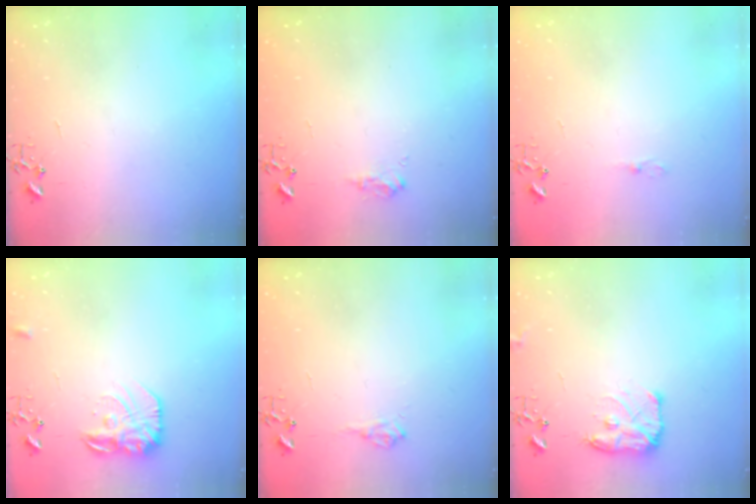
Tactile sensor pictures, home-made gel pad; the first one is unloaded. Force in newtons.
{"total": 8.3, "press": 8.3, "slide": 0.6}
{"total": 2.7, "press": 2.7, "slide": 0.4}
{"total": 14.0, "press": 14.0, "slide": 0.5}
{"total": 7.5, "press": 7.5, "slide": 0.9}
{"total": 10.8, "press": 10.8, "slide": 0.5}